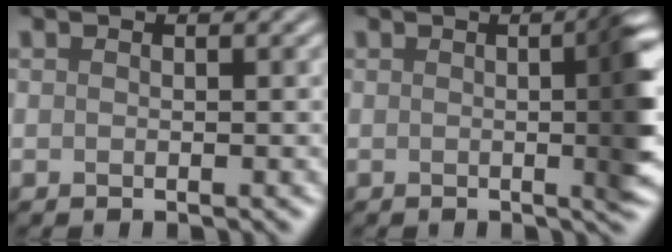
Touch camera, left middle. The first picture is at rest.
{"total": 5.9, "force": [0.2, 1.6, 5.7], "torque": [-0.058, 0.006, 0.002]}